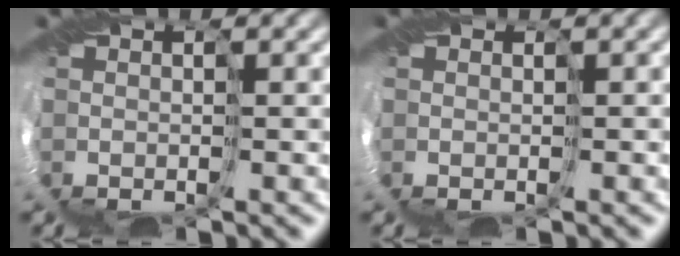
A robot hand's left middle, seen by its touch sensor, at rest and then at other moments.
{"total": 0.0}